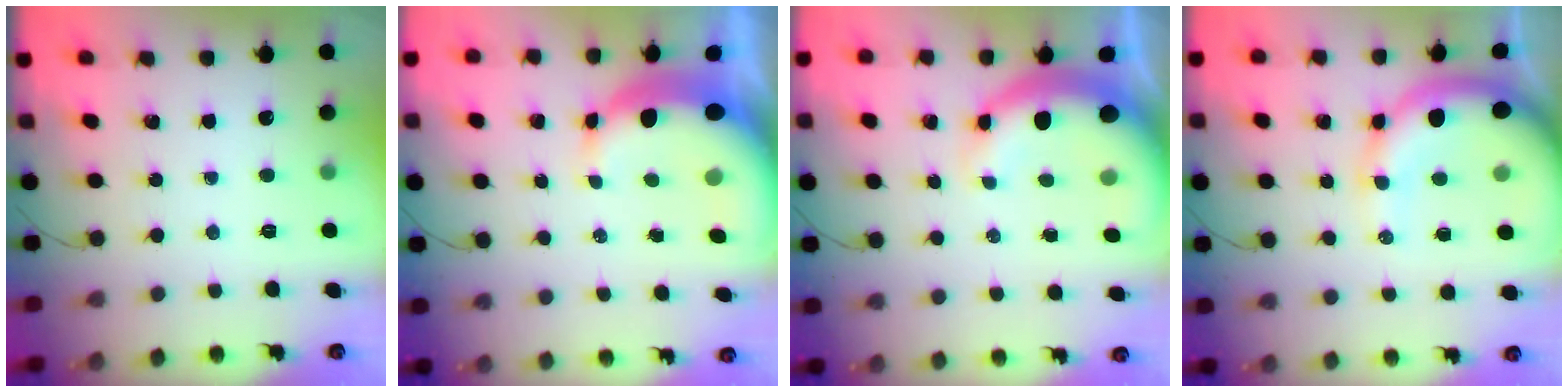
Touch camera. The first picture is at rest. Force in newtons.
{"total": 10.4, "press": 10.2, "slide": 1.9}
{"total": 7.7, "press": 7.4, "slide": 1.9}
{"total": 14.5, "press": 14.3, "slide": 2.0}